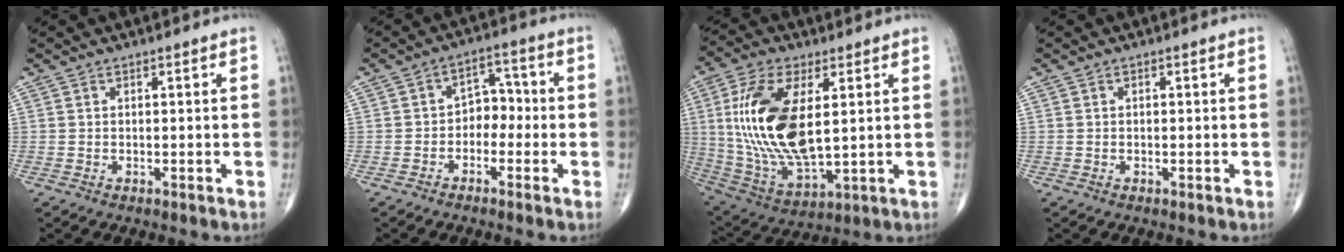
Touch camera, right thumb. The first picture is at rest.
{"total": 5.4, "force": [-1.5, 4.0, 3.3], "torque": [-0.019, 0.031, -0.038]}
{"total": 20.2, "force": [3.1, 9.4, 17.7], "torque": [-0.359, -0.020, 0.068]}
{"total": 0.0}